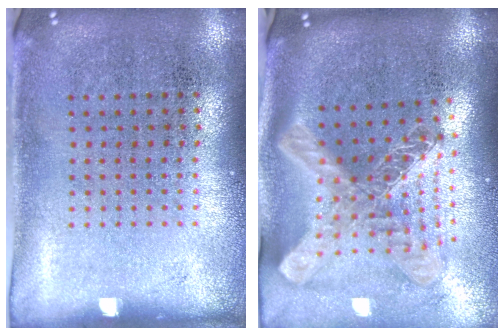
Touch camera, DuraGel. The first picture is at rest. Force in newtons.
{"total": 2.9, "press": 2.1, "slide": 2.0}